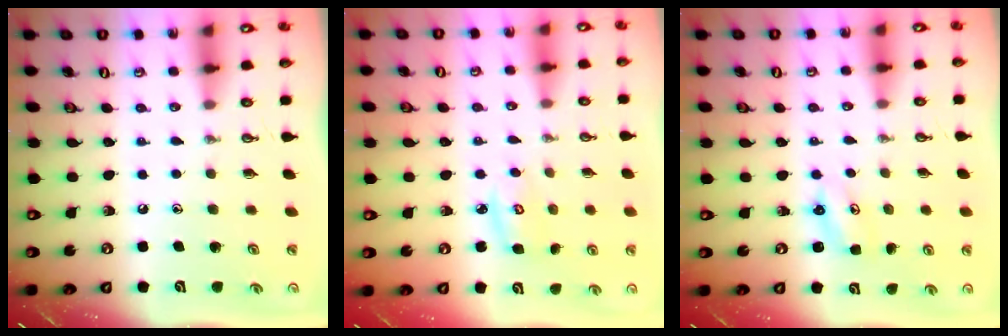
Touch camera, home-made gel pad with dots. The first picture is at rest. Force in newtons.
{"total": 5.1, "press": 5.1, "slide": 0.2}
{"total": 3.5, "press": 3.5, "slide": 0.4}